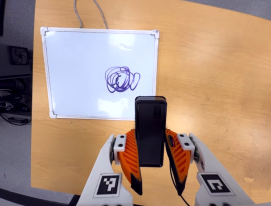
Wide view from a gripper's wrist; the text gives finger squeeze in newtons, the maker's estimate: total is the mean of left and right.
{"total": 5.2, "left": 3.5, "right": 6.9}